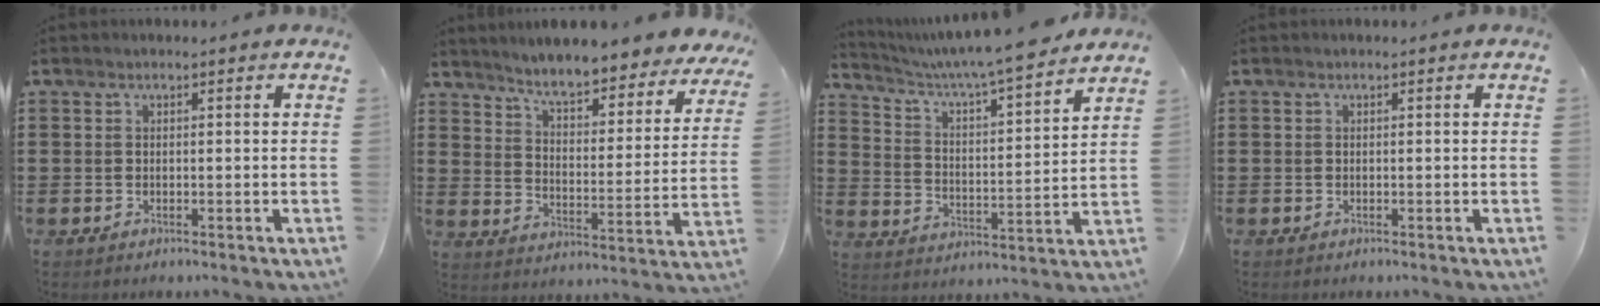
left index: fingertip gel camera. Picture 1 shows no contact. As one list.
[{"total": 5.7, "force": [5.3, -0.2, 2.1], "torque": [-0.065, -0.043, 0.085]}, {"total": 6.4, "force": [5.8, -0.3, 2.5], "torque": [-0.073, -0.044, 0.093]}, {"total": 0.0}]